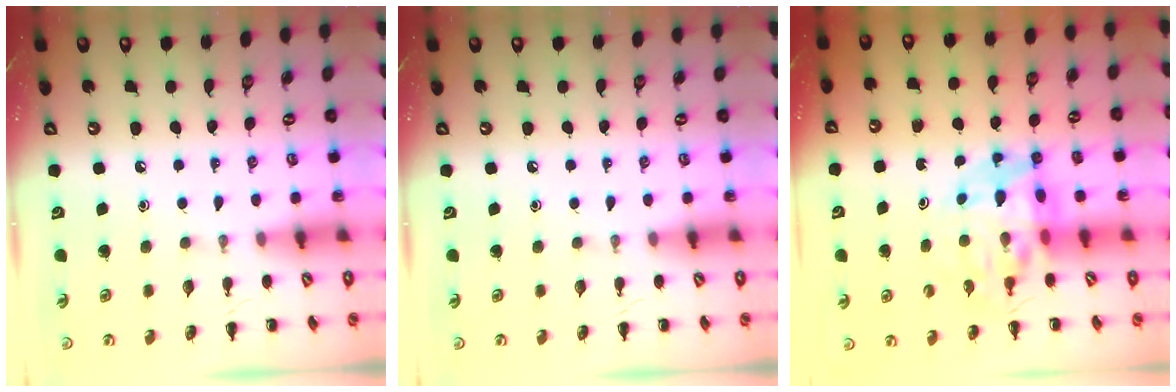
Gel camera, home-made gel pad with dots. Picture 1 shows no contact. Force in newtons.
{"total": 0.0}
{"total": 10.4, "press": 9.9, "slide": 3.2}